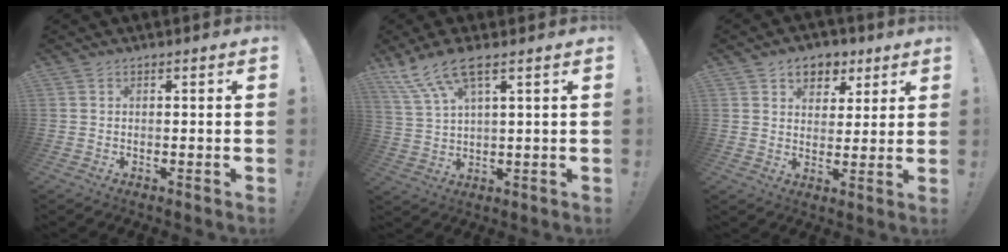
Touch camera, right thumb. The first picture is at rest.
{"total": 9.5, "force": [6.3, 2.4, 6.7], "torque": [-0.140, -0.022, 0.120]}
{"total": 7.7, "force": [4.4, 5.9, 2.3], "torque": [-0.030, -0.023, 0.085]}